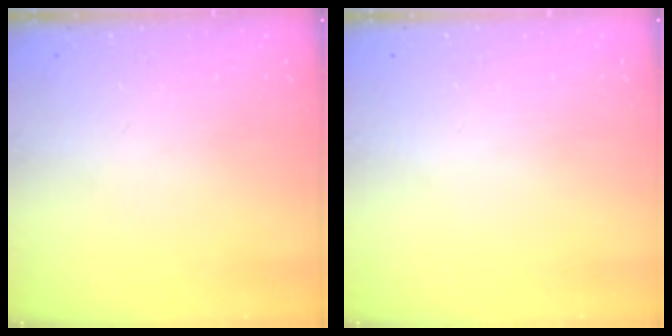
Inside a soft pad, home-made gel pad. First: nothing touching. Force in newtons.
{"total": 0.0}